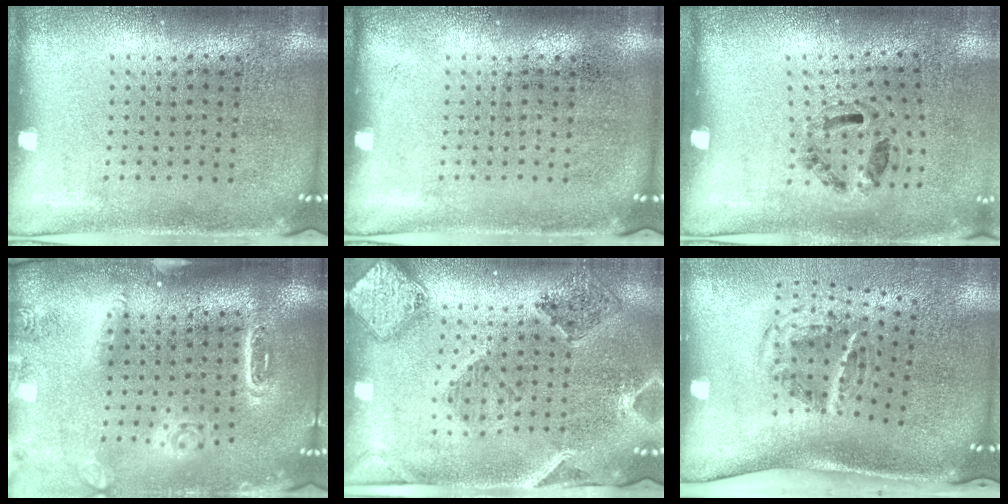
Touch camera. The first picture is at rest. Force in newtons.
{"total": 0.0}
{"total": 1.2, "press": 0.7, "slide": 0.9}
{"total": 1.5, "press": 1.5, "slide": 0.3}
{"total": 1.6, "press": 1.5, "slide": 0.4}
{"total": 2.0, "press": 1.2, "slide": 1.6}